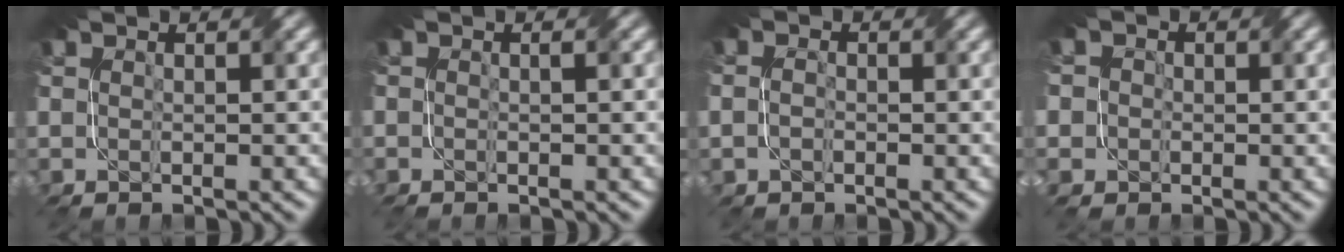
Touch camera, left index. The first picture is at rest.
{"total": 0.7, "force": [-0.3, 0.1, 0.6], "torque": [-0.011, -0.006, -0.006]}
{"total": 1.1, "force": [-0.4, 0.9, 0.5], "torque": [-0.013, -0.001, -0.008]}
{"total": 3.8, "force": [0.6, 3.6, 1.2], "torque": [-0.013, 0.019, -0.024]}